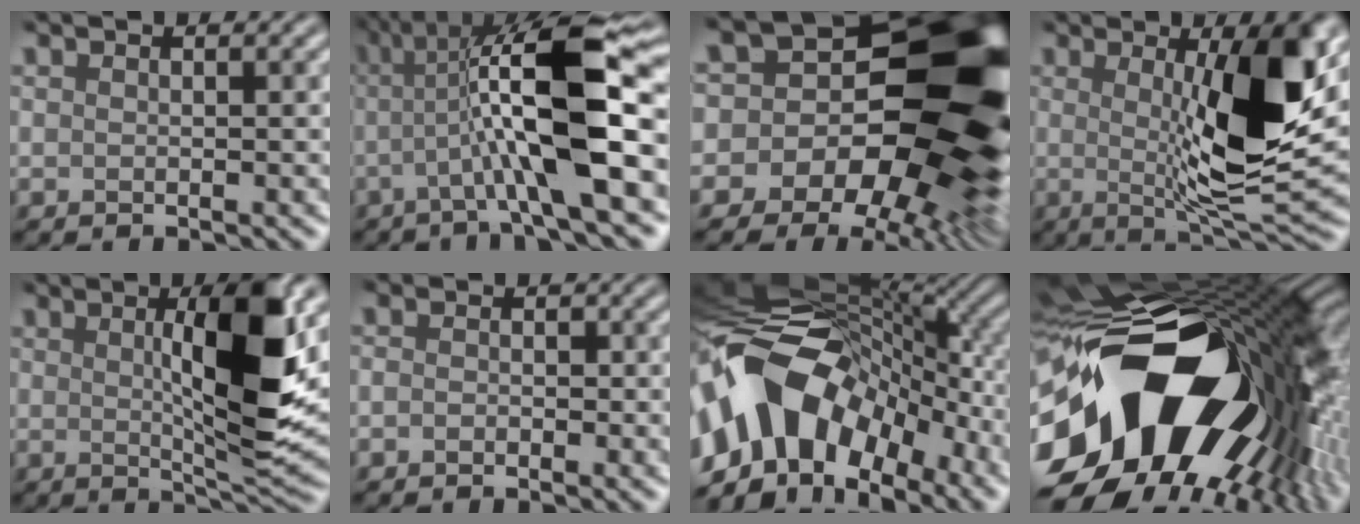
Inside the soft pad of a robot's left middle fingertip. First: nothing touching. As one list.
[{"total": 9.8, "force": [-1.2, 1.3, 9.7], "torque": [-0.175, 0.003, 0.007]}, {"total": 19.6, "force": [-1.1, 14.3, 13.4], "torque": [-0.166, 0.034, -0.024]}, {"total": 9.4, "force": [0.4, 1.0, 9.3], "torque": [-0.157, -0.021, 0.050]}, {"total": 7.7, "force": [0.6, 0.5, 7.6], "torque": [-0.129, -0.021, 0.047]}, {"total": 2.0, "force": [-1.7, -0.8, -0.8], "torque": [-0.014, -0.013, 0.001]}, {"total": 13.1, "force": [-7.1, 7.6, 7.9], "torque": [-0.162, 0.005, -0.101]}, {"total": 18.7, "force": [-5.3, 11.9, 13.4], "torque": [-0.279, -0.046, -0.053]}]